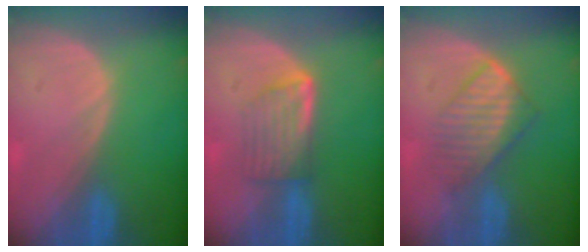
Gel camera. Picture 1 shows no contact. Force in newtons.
{"total": 5.7, "press": 5.3, "slide": 2.3}
{"total": 6.2, "press": 6.1, "slide": 1.2}